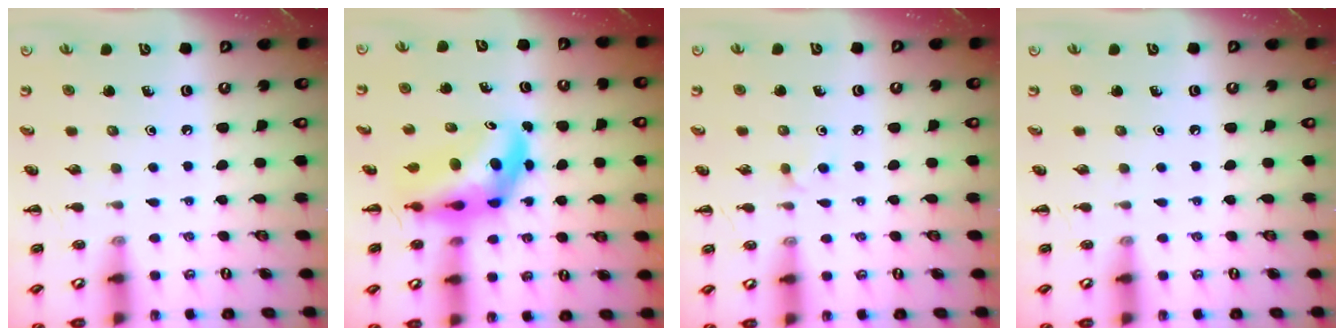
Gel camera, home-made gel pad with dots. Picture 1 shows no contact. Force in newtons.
{"total": 6.3, "press": 6.0, "slide": 2.0}
{"total": 3.9, "press": 3.7, "slide": 1.3}
{"total": 0.0}